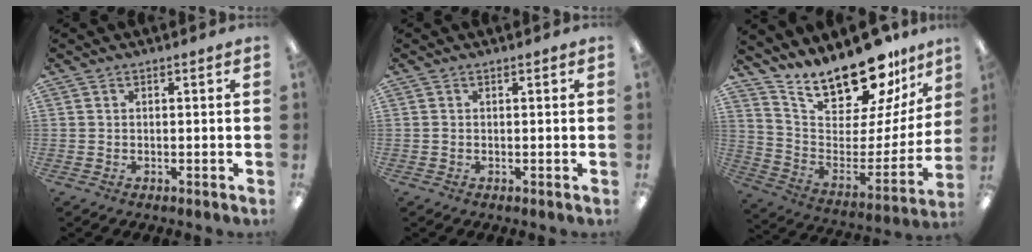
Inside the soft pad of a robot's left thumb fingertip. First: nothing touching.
{"total": 0.0}
{"total": 20.6, "force": [17.6, 6.7, 8.3], "torque": [-0.140, -0.134, 0.306]}